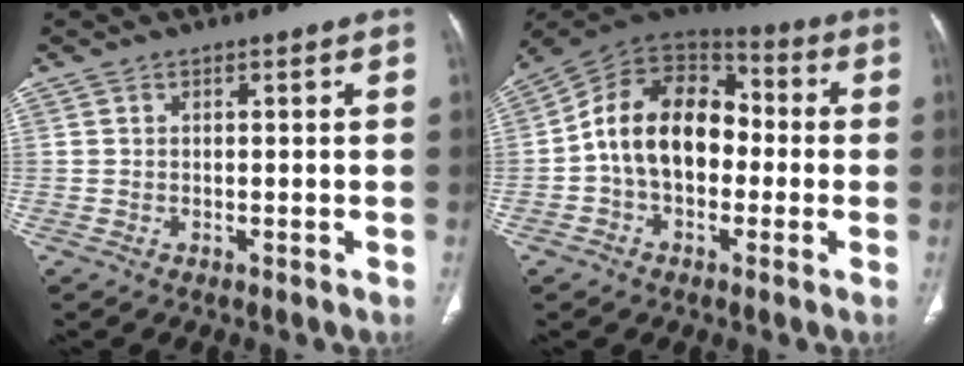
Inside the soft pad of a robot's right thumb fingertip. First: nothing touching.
{"total": 15.9, "force": [-1.2, 11.0, 11.4], "torque": [-0.168, 0.048, -0.033]}